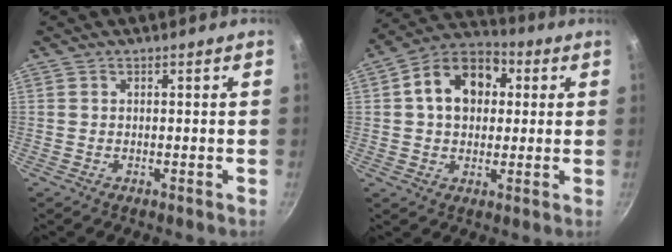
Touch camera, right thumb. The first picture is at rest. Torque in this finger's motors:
{"motor_torque": [-1.04, 1.45, 1.32, -0.21, 0.09]}